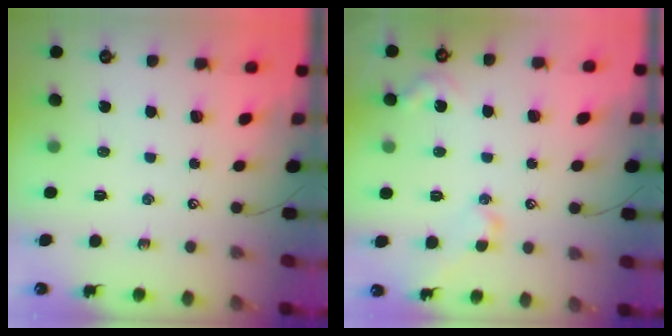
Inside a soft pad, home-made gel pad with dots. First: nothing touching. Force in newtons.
{"total": 4.1, "press": 4.0, "slide": 1.0}